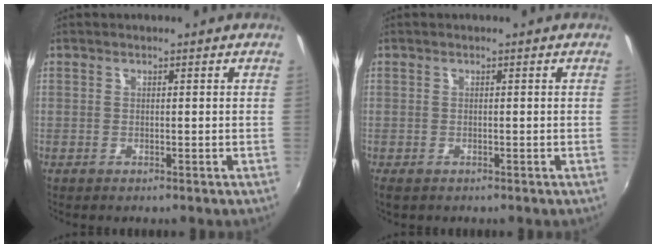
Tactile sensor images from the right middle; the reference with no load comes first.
{"total": 1.5, "force": [-1.0, 0.8, 0.8], "torque": [-0.017, -0.006, -0.015]}